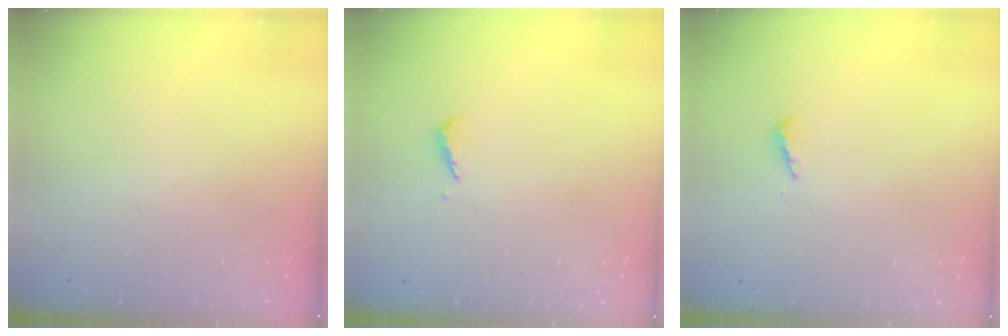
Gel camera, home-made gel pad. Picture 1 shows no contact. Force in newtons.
{"total": 3.1, "press": 3.1, "slide": 0.2}
{"total": 3.6, "press": 3.6, "slide": 0.4}